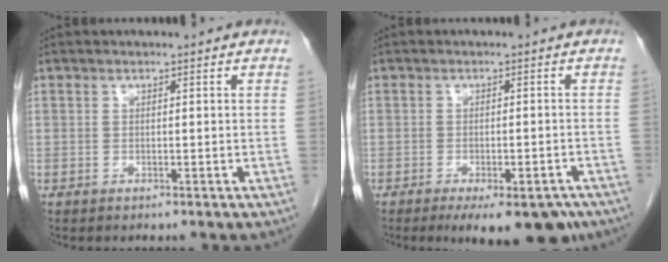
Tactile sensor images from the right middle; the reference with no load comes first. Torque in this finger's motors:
{"motor_torque": [0.84, -0.62, 0.11, 0.08]}